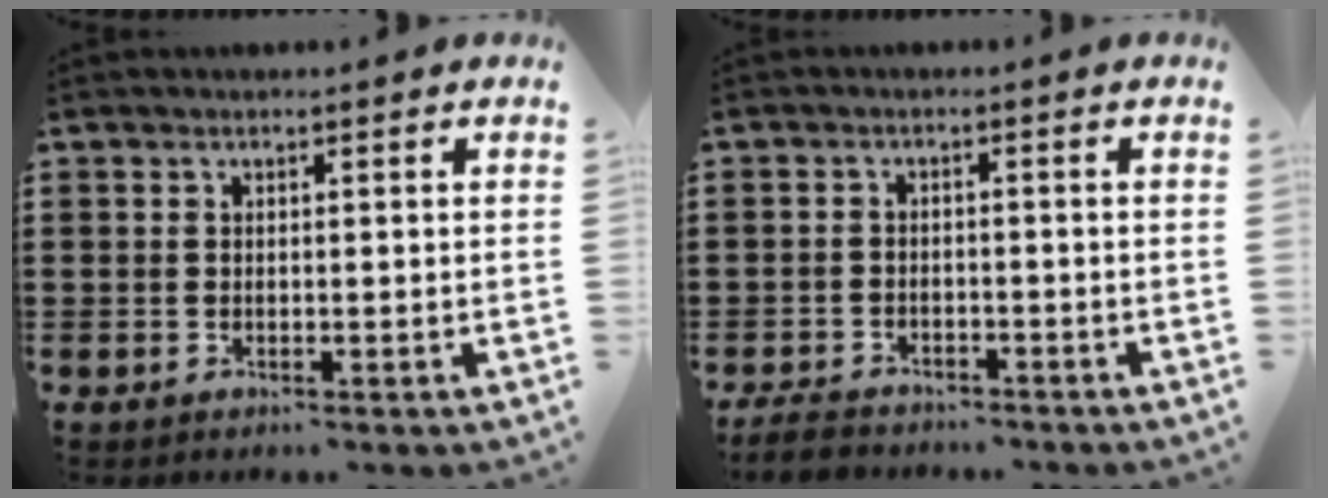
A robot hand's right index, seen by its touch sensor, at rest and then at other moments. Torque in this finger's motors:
{"motor_torque": [-1.77, 0.37, -0.51, -0.21]}